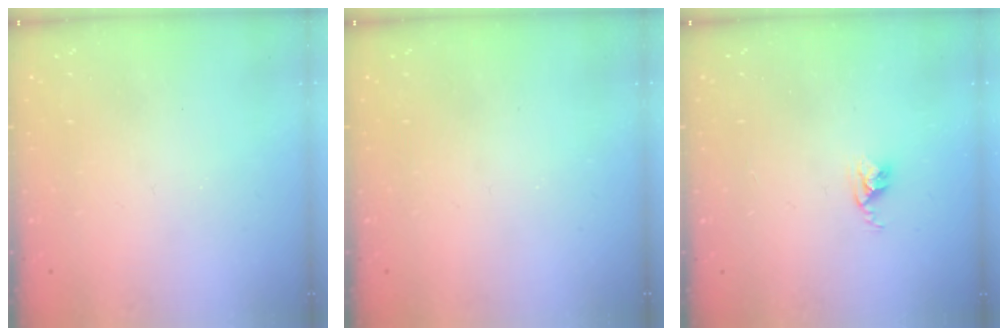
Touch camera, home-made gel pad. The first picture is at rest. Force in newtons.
{"total": 0.0}
{"total": 2.8, "press": 2.7, "slide": 0.4}